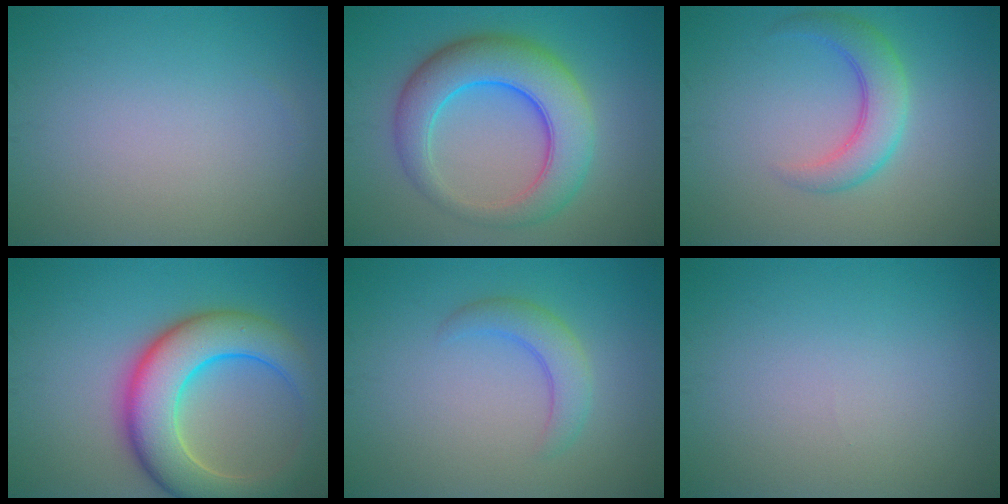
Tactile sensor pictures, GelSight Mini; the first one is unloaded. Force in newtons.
{"total": 8.2, "press": 8.2, "slide": 0.0}
{"total": 3.9, "press": 3.9, "slide": 0.1}
{"total": 9.5, "press": 9.4, "slide": 0.3}
{"total": 2.9, "press": 2.9, "slide": 0.1}
{"total": 0.0}